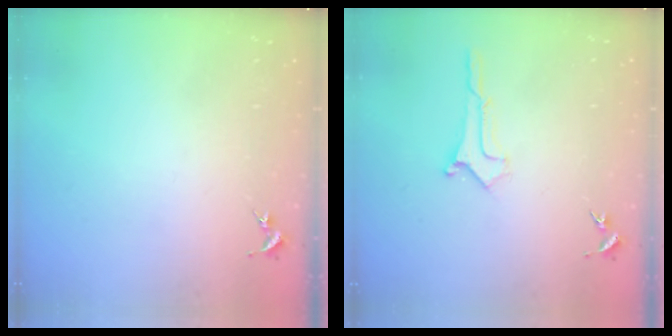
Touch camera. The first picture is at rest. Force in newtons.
{"total": 0.6, "press": 0.6, "slide": 0.1}